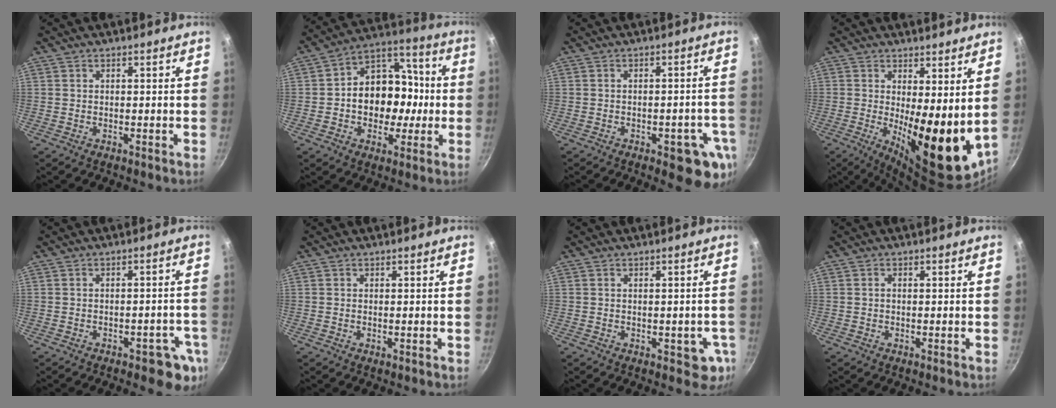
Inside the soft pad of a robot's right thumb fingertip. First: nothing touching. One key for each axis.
{"total": 15.9, "fx": -1.5, "fy": 12.4, "fz": 9.9, "tx": -0.103, "ty": 0.039, "tz": -0.034}
{"total": 9.4, "fx": -3.8, "fy": 4.0, "fz": 7.6, "tx": -0.053, "ty": 0.014, "tz": -0.043}
{"total": 15.1, "fx": 1.1, "fy": 5.3, "fz": 14.1, "tx": -0.168, "ty": -0.036, "tz": 0.024}
{"total": 7.1, "fx": -3.2, "fy": 3.5, "fz": 5.4, "tx": -0.023, "ty": 0.023, "tz": -0.031}
{"total": 0.0}
{"total": 5.0, "fx": -1.3, "fy": 2.7, "fz": 4.0, "tx": -0.023, "ty": 0.001, "tz": -0.014}
{"total": 0.6, "fx": 0.0, "fy": 0.4, "fz": 0.4, "tx": -0.006, "ty": 0.003, "tz": 0.000}